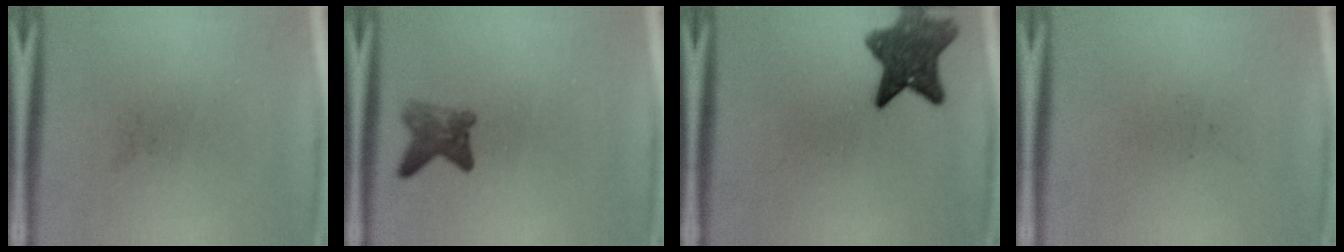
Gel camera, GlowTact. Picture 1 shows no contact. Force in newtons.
{"total": 3.2}
{"total": 8.3}
{"total": 0.0}